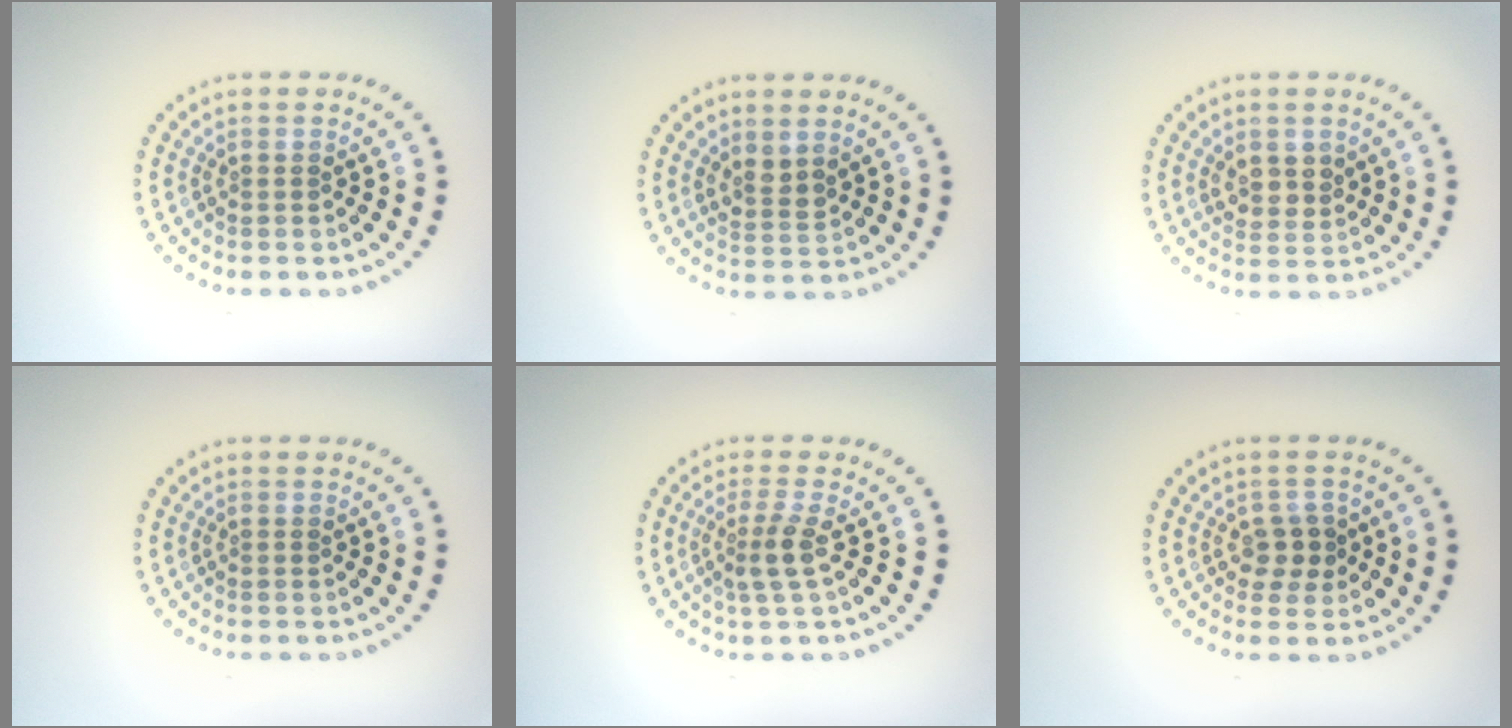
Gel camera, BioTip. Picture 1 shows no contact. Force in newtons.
{"total": 1.6, "press": 1.3, "slide": 1.0}
{"total": 2.3, "press": 2.1, "slide": 1.0}
{"total": 0.0}
{"total": 2.3, "press": 1.7, "slide": 1.5}
{"total": 2.1, "press": 1.9, "slide": 0.7}